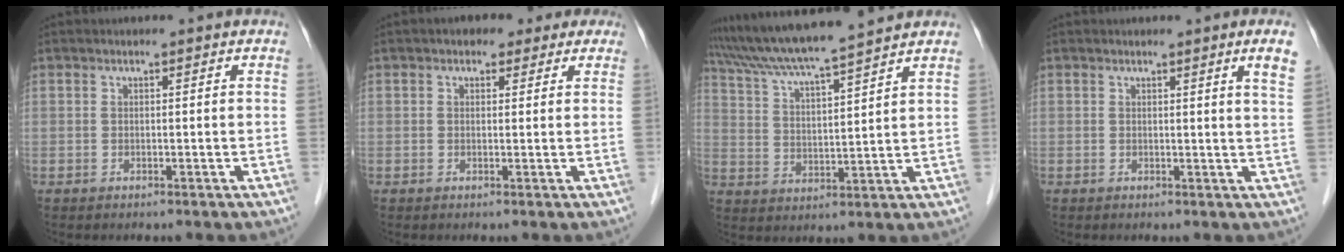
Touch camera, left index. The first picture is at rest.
{"total": 3.9, "force": [2.4, 2.7, 1.5], "torque": [-0.010, 0.023, 0.029]}
{"total": 12.9, "force": [11.6, -1.4, 5.5], "torque": [-0.104, 0.017, 0.197]}
{"total": 3.4, "force": [2.1, -0.7, 2.6], "torque": [-0.032, -0.012, 0.021]}